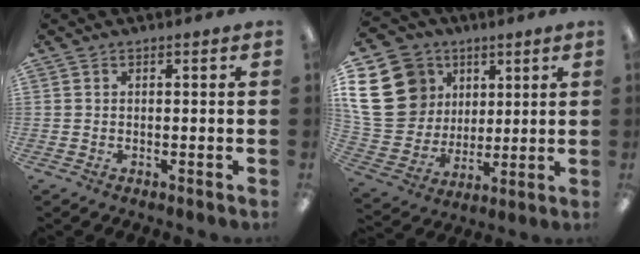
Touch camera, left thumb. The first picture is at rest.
{"total": 19.8, "force": [6.7, 16.6, 8.5], "torque": [-0.172, -0.015, 0.142]}